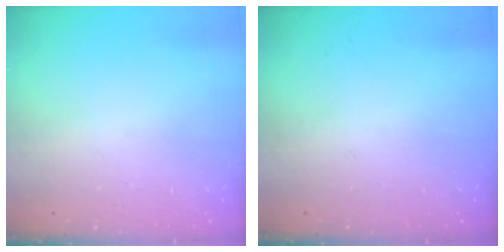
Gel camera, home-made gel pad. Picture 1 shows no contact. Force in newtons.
{"total": 0.0}